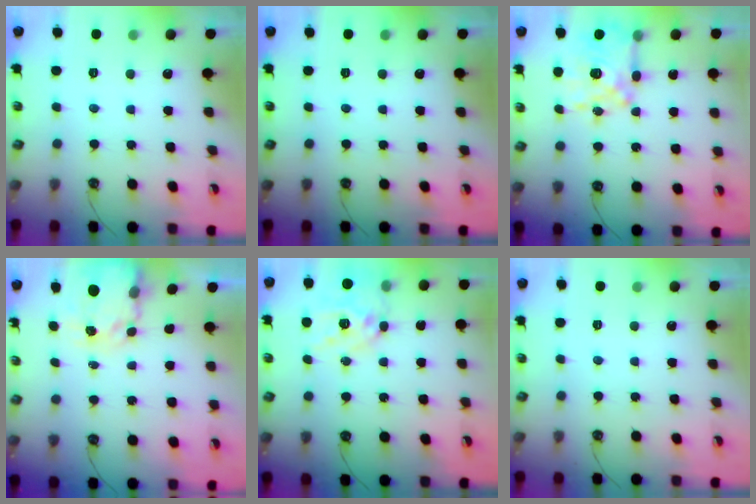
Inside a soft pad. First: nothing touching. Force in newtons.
{"total": 0.0}
{"total": 13.1, "press": 13.1, "slide": 1.1}
{"total": 3.9, "press": 3.9, "slide": 0.3}
{"total": 14.5, "press": 14.4, "slide": 1.3}
{"total": 0.0}